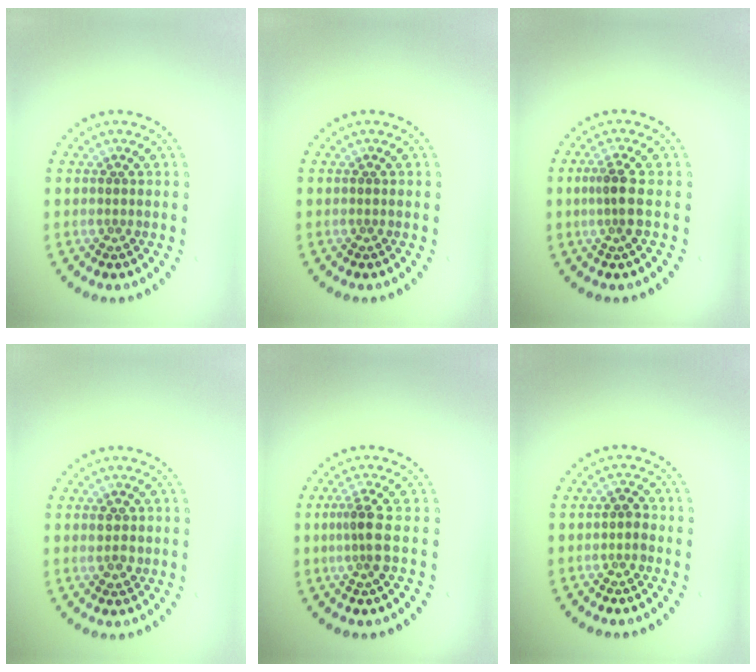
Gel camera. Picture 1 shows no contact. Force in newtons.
{"total": 0.0}
{"total": 2.2, "press": 1.8, "slide": 1.4}
{"total": 1.5, "press": 1.5, "slide": 0.2}
{"total": 2.4, "press": 1.8, "slide": 1.6}
{"total": 1.1, "press": 1.0, "slide": 0.5}